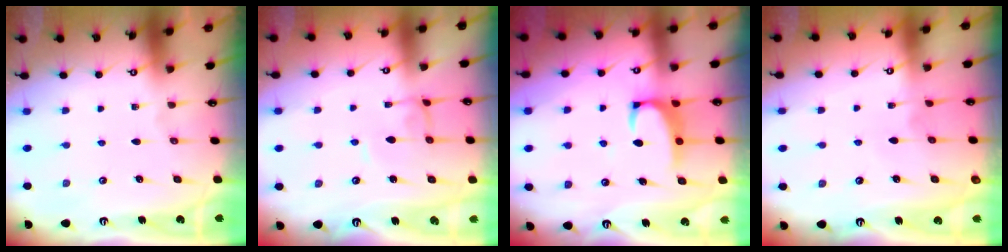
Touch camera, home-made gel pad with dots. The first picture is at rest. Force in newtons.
{"total": 0.0}
{"total": 3.1, "press": 3.0, "slide": 0.9}
{"total": 3.4, "press": 3.4, "slide": 0.1}